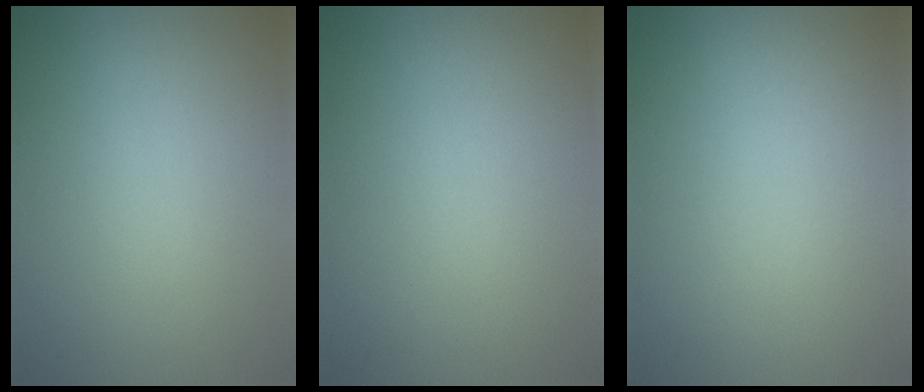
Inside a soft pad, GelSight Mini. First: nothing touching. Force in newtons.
{"total": 0.0}
{"total": 0.0}